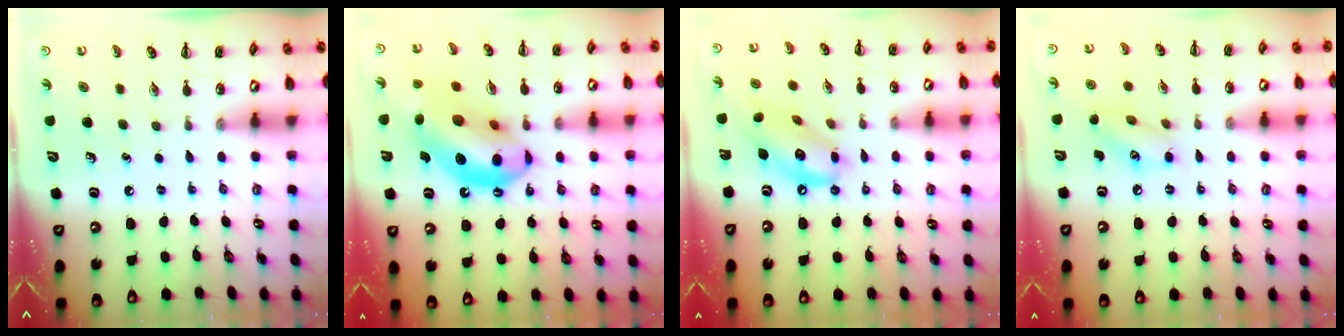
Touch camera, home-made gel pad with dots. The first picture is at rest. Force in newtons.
{"total": 18.5, "press": 17.8, "slide": 5.0}
{"total": 12.7, "press": 12.4, "slide": 2.4}
{"total": 8.9, "press": 8.9, "slide": 0.9}